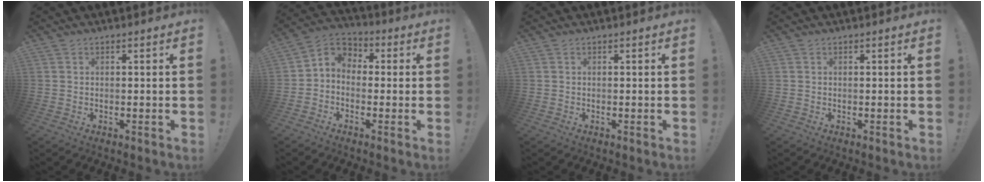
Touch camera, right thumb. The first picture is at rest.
{"total": 5.7, "force": [-1.4, 4.8, 2.7], "torque": [-0.046, 0.014, -0.023]}
{"total": 0.0}
{"total": 0.0}